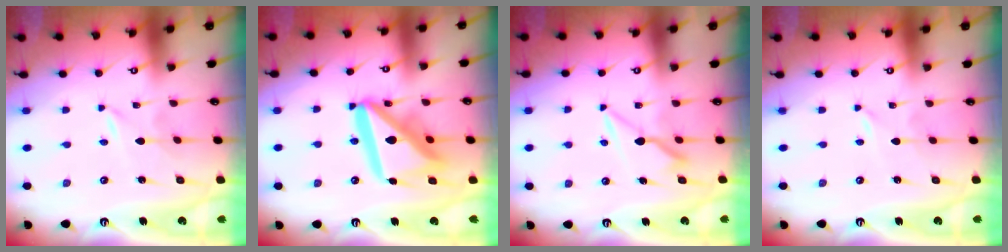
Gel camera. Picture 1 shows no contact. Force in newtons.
{"total": 21.0, "press": 20.8, "slide": 2.5}
{"total": 8.4, "press": 8.4, "slide": 0.8}
{"total": 0.0}